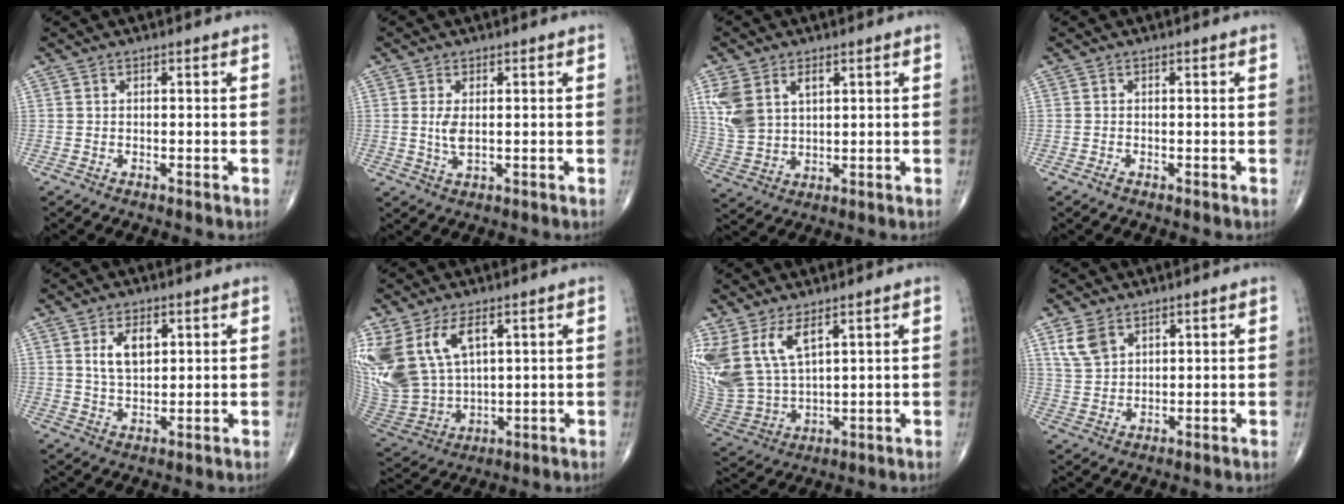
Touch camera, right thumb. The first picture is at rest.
{"total": 3.2, "force": [0.3, 1.3, 2.9], "torque": [-0.063, -0.009, 0.010]}
{"total": 9.4, "force": [3.7, 6.0, 6.3], "torque": [-0.126, -0.002, 0.084]}
{"total": 0.5, "force": [-0.4, 0.1, 0.3], "torque": [-0.010, 0.000, -0.009]}
{"total": 6.2, "force": [2.1, 3.4, 4.7], "torque": [-0.074, -0.010, 0.041]}
{"total": 16.8, "force": [6.4, 9.9, 11.9], "torque": [-0.258, -0.023, 0.145]}
{"total": 13.2, "force": [6.6, 6.4, 9.4], "torque": [-0.202, -0.029, 0.154]}
{"total": 5.7, "force": [3.1, 3.7, 3.0], "torque": [-0.050, -0.009, 0.069]}